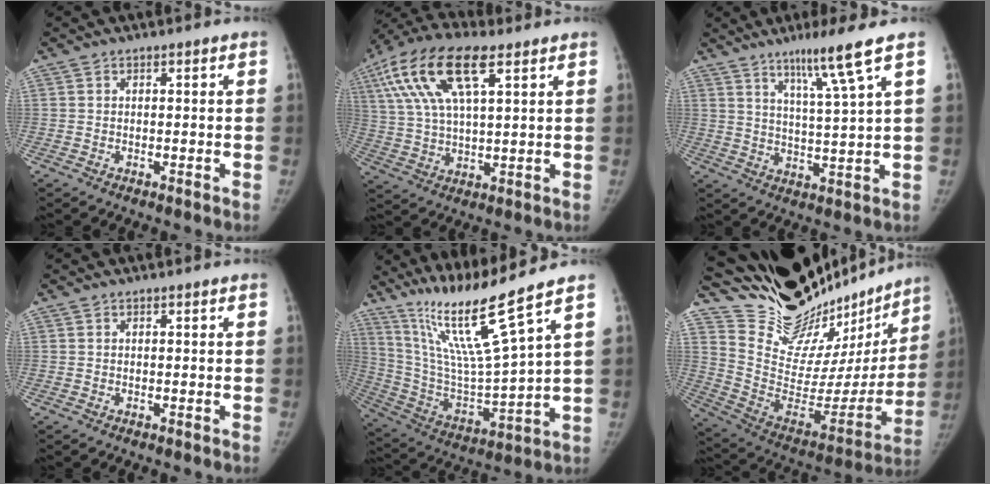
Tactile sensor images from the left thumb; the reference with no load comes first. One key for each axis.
{"total": 17.5, "fx": 7.7, "fy": 6.8, "fz": 14.1, "tx": -0.288, "ty": 0.009, "tz": 0.141}
{"total": 9.5, "fx": 5.8, "fy": -1.2, "fz": 7.5, "tx": -0.126, "ty": -0.039, "tz": 0.102}
{"total": 0.0}
{"total": 17.2, "fx": 12.4, "fy": -1.0, "fz": 11.9, "tx": -0.205, "ty": -0.075, "tz": 0.244}
{"total": 32.5, "fx": 28.2, "fy": 10.2, "fz": 12.6, "tx": -0.171, "ty": -0.154, "tz": 0.423}